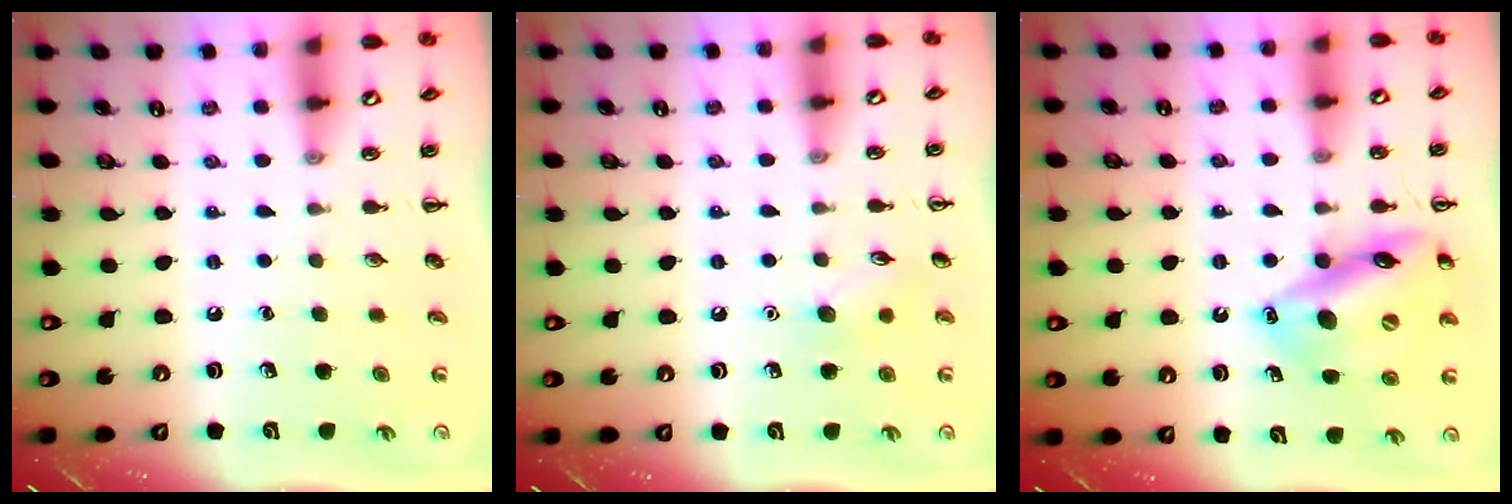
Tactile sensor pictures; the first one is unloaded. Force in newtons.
{"total": 7.7, "press": 7.5, "slide": 1.6}
{"total": 16.1, "press": 15.9, "slide": 2.8}